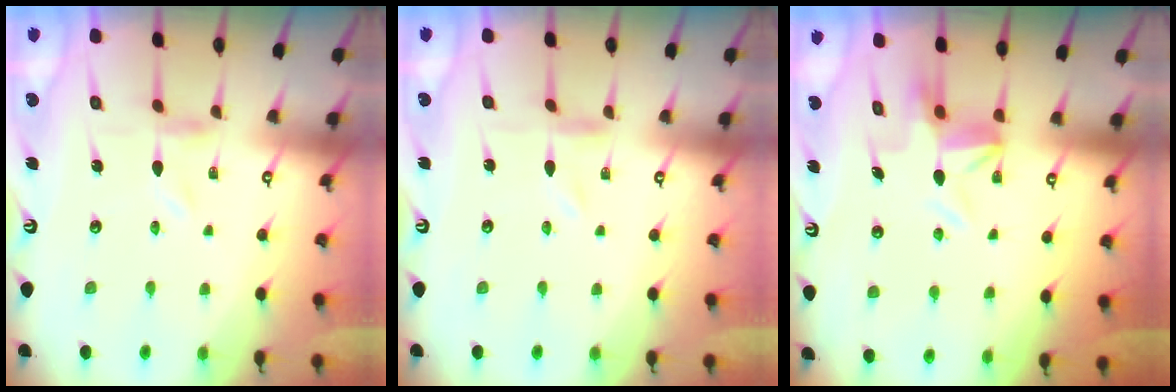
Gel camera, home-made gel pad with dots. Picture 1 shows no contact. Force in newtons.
{"total": 0.0}
{"total": 6.2, "press": 6.2, "slide": 0.4}